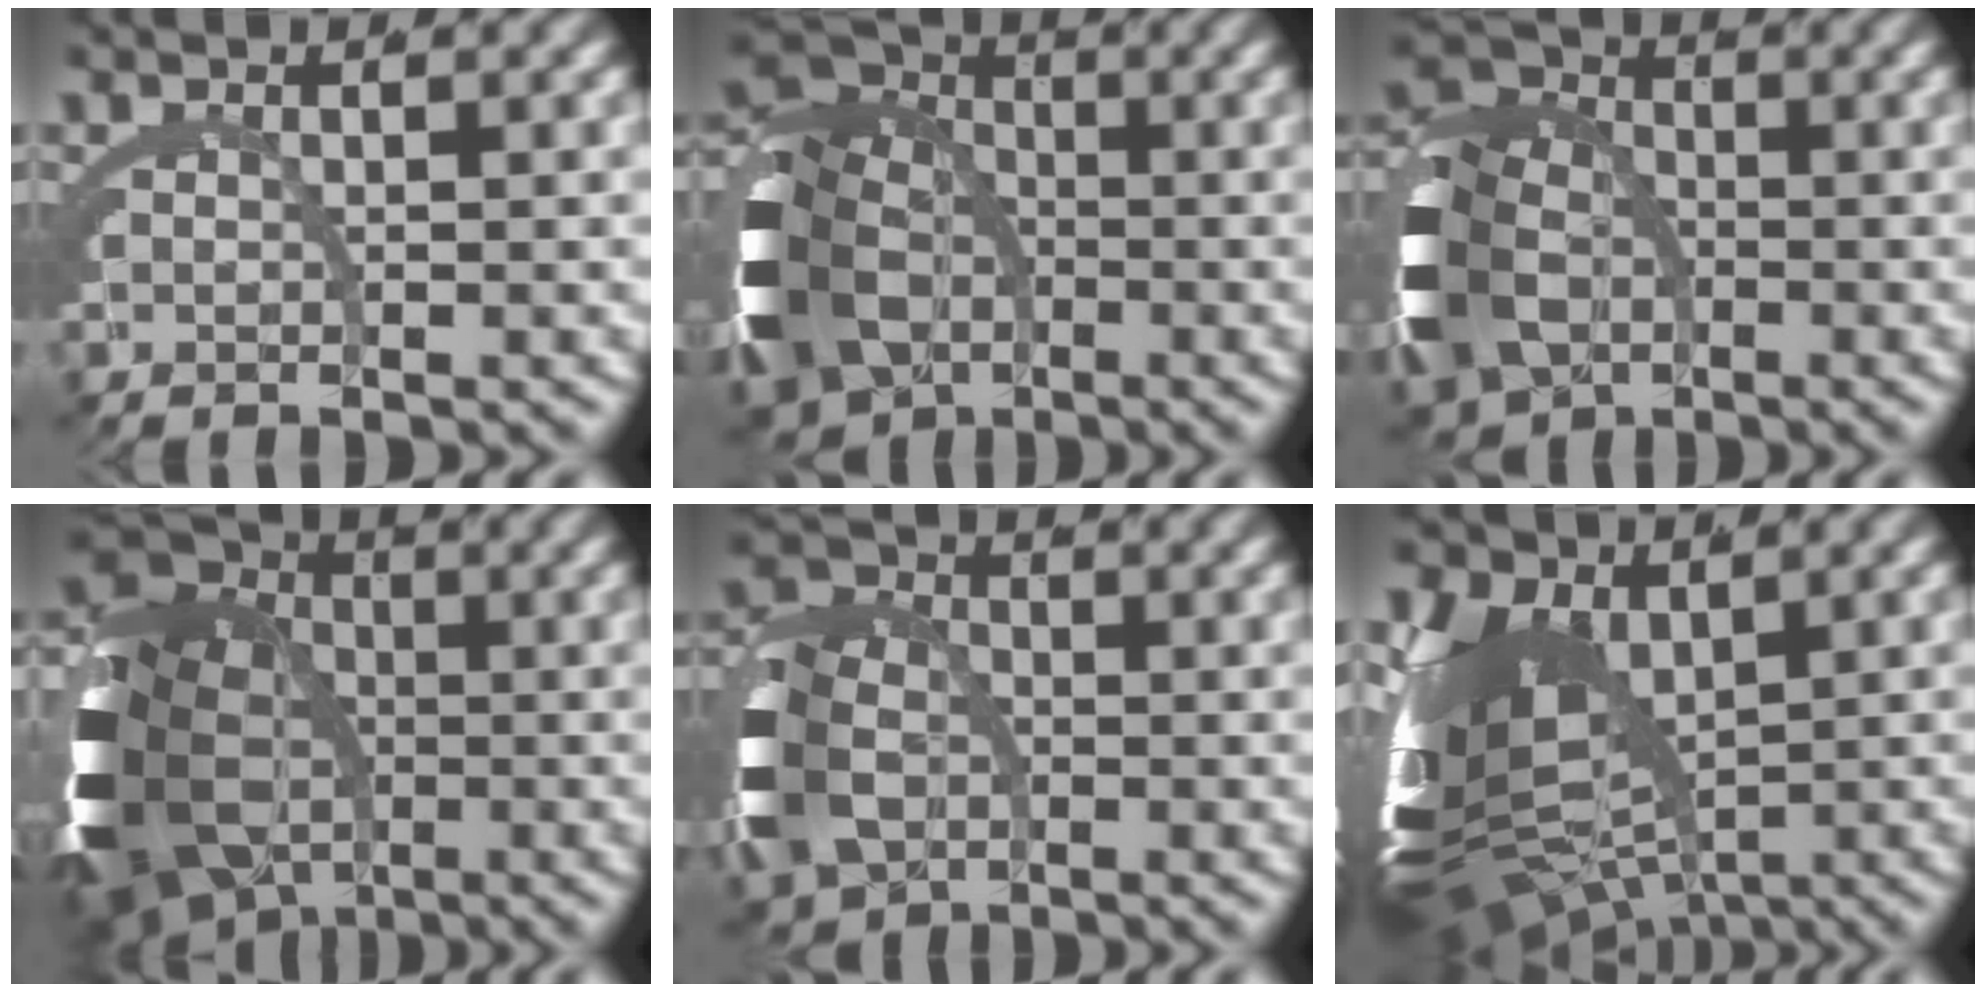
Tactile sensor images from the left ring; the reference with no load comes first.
{"total": 12.4, "force": [-3.1, 8.8, 8.1], "torque": [-0.144, -0.036, -0.040]}
{"total": 10.3, "force": [-2.2, 7.9, 6.3], "torque": [-0.114, -0.026, -0.029]}
{"total": 14.7, "force": [-2.3, 10.4, 10.2], "torque": [-0.180, -0.045, -0.026]}
{"total": 7.3, "force": [-1.7, 5.6, 4.3], "torque": [-0.097, -0.028, -0.017]}
{"total": 13.4, "force": [-2.2, 8.3, 10.3], "torque": [-0.223, -0.054, -0.010]}